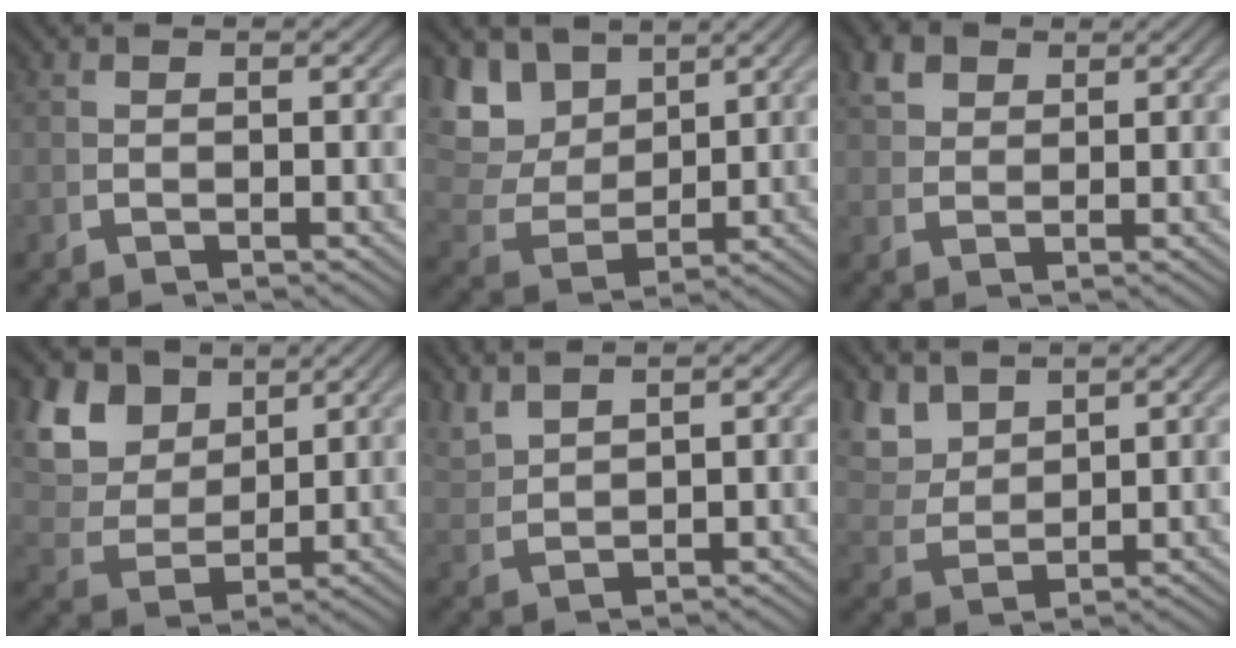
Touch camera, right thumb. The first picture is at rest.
{"total": 9.3, "force": [2.2, 7.2, 5.4], "torque": [-0.139, -0.017, 0.043]}
{"total": 3.5, "force": [2.7, 1.7, 1.4], "torque": [-0.023, 0.004, 0.054]}
{"total": 10.1, "force": [2.9, 7.6, 6.1], "torque": [-0.146, -0.013, 0.053]}
{"total": 2.9, "force": [2.6, 0.6, 1.1], "torque": [-0.026, 0.005, 0.063]}
{"total": 4.7, "force": [2.5, 3.0, 2.6], "torque": [-0.070, -0.014, 0.061]}